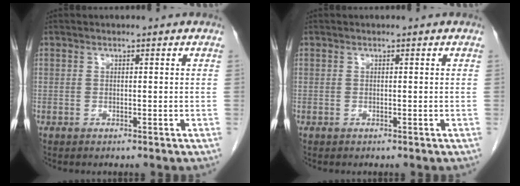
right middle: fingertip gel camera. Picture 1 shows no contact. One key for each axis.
{"total": 0.0}